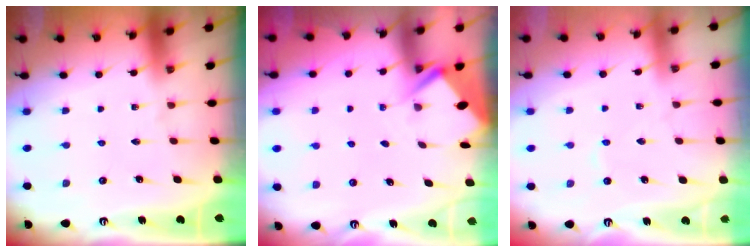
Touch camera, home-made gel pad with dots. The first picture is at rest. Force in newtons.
{"total": 2.8, "press": 2.8, "slide": 0.3}
{"total": 2.7, "press": 2.7, "slide": 0.4}